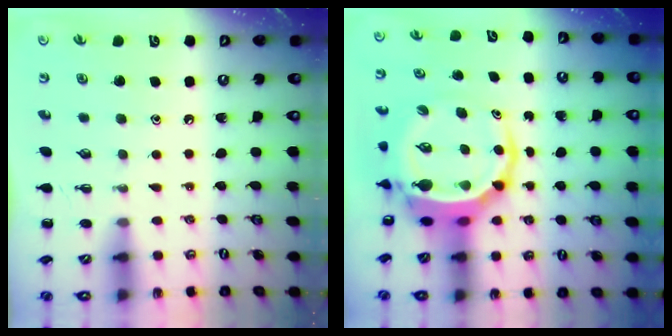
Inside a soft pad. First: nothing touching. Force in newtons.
{"total": 7.3, "press": 7.1, "slide": 1.8}